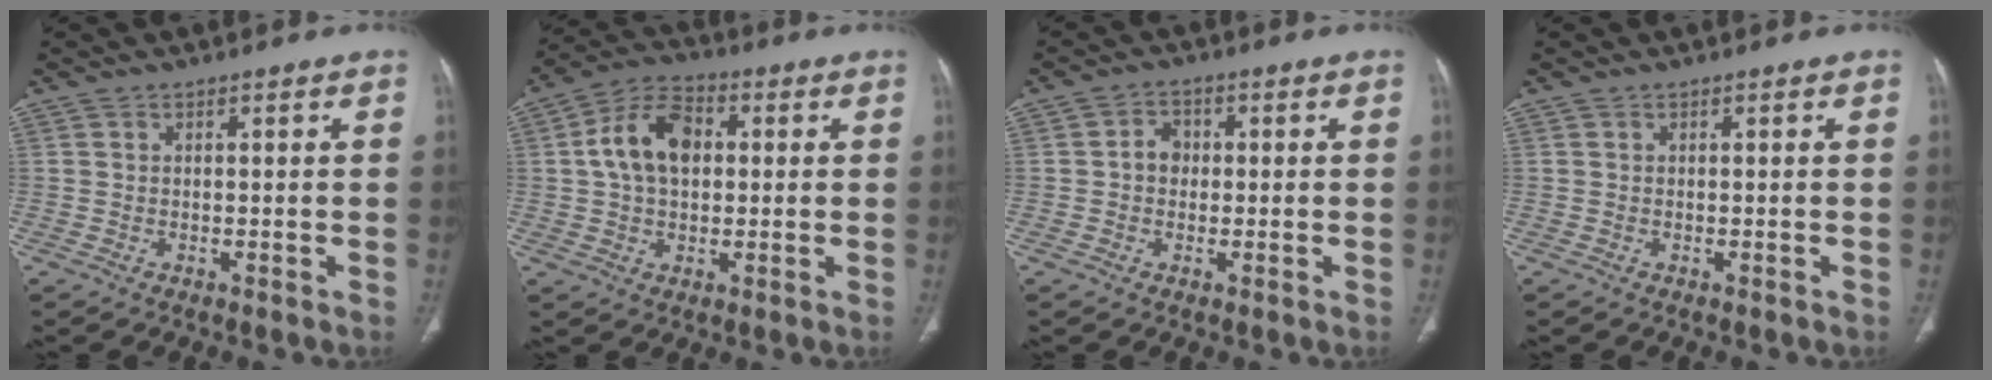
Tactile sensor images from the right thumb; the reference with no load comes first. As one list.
[{"total": 11.5, "force": [1.7, 7.6, 8.4], "torque": [-0.140, 0.020, 0.023]}, {"total": 3.4, "force": [0.0, 2.9, 1.8], "torque": [-0.015, 0.012, -0.008]}, {"total": 0.0}]